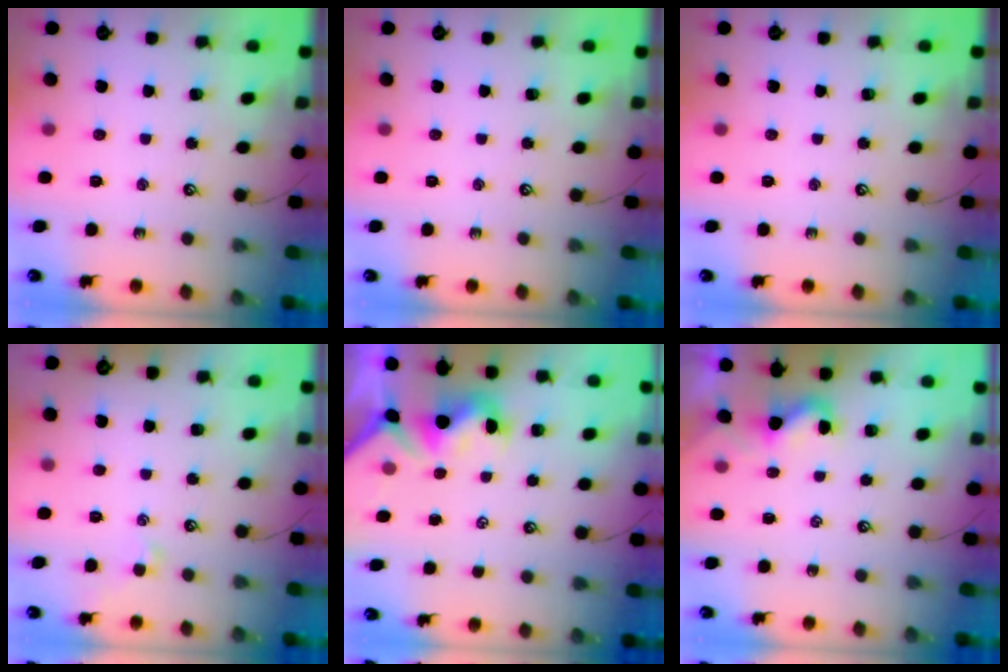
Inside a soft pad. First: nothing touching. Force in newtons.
{"total": 0.0}
{"total": 0.0}
{"total": 0.0}
{"total": 2.2, "press": 2.1, "slide": 0.7}
{"total": 2.8, "press": 2.8, "slide": 0.4}